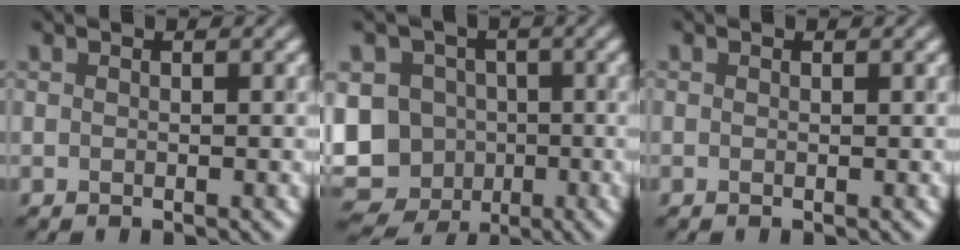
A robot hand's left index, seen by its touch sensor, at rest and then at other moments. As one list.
[{"total": 12.5, "force": [-3.5, 11.1, 4.5], "torque": [-0.091, -0.007, -0.078]}, {"total": 0.0}]